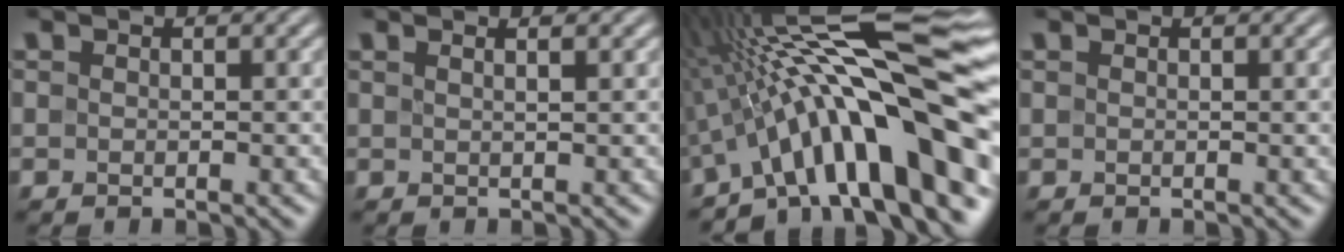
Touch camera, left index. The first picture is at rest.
{"total": 1.8, "force": [1.0, 0.5, 1.4], "torque": [-0.005, 0.003, -0.005]}
{"total": 16.8, "force": [-2.6, 4.5, 16.0], "torque": [-0.218, 0.038, -0.050]}
{"total": 0.8, "force": [0.4, 0.2, 0.7], "torque": [-0.012, 0.001, 0.009]}